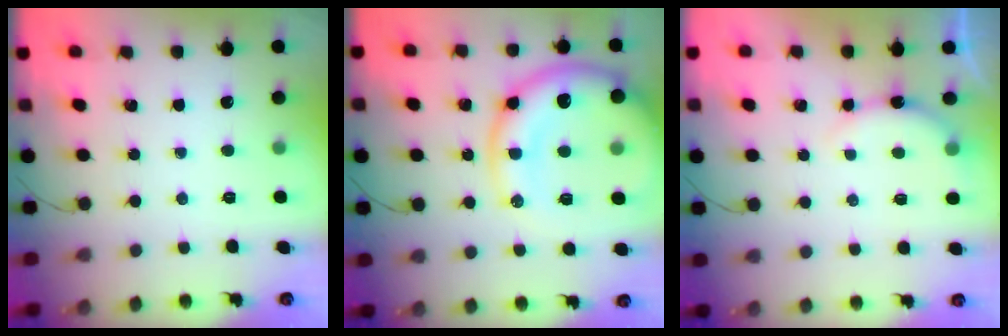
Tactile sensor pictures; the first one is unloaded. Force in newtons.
{"total": 19.2, "press": 18.9, "slide": 3.5}
{"total": 6.3, "press": 6.3, "slide": 0.8}